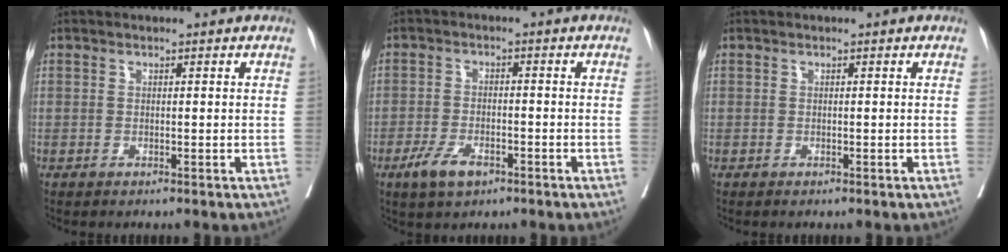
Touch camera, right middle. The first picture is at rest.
{"total": 5.0, "force": [-3.0, 2.1, 3.4], "torque": [-0.070, -0.003, -0.051]}
{"total": 0.0}